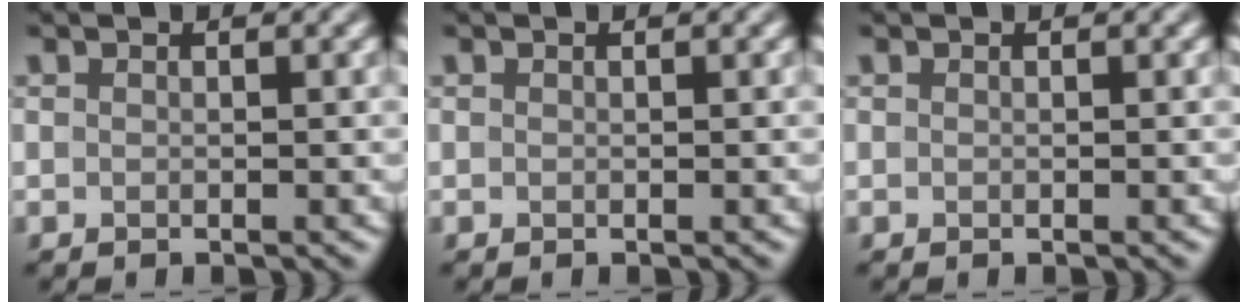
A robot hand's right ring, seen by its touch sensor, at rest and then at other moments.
{"total": 0.0}
{"total": 0.0}